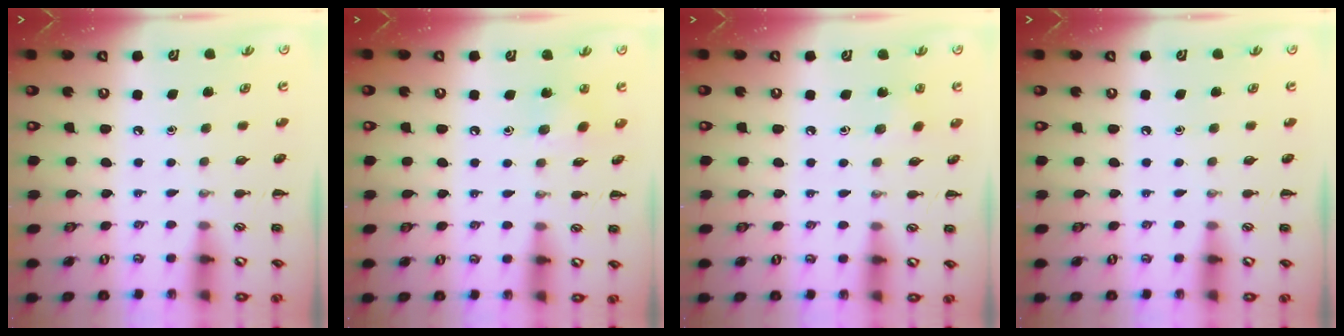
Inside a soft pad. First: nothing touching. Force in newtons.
{"total": 3.8, "press": 3.8, "slide": 0.5}
{"total": 3.0, "press": 2.9, "slide": 0.9}
{"total": 0.0}